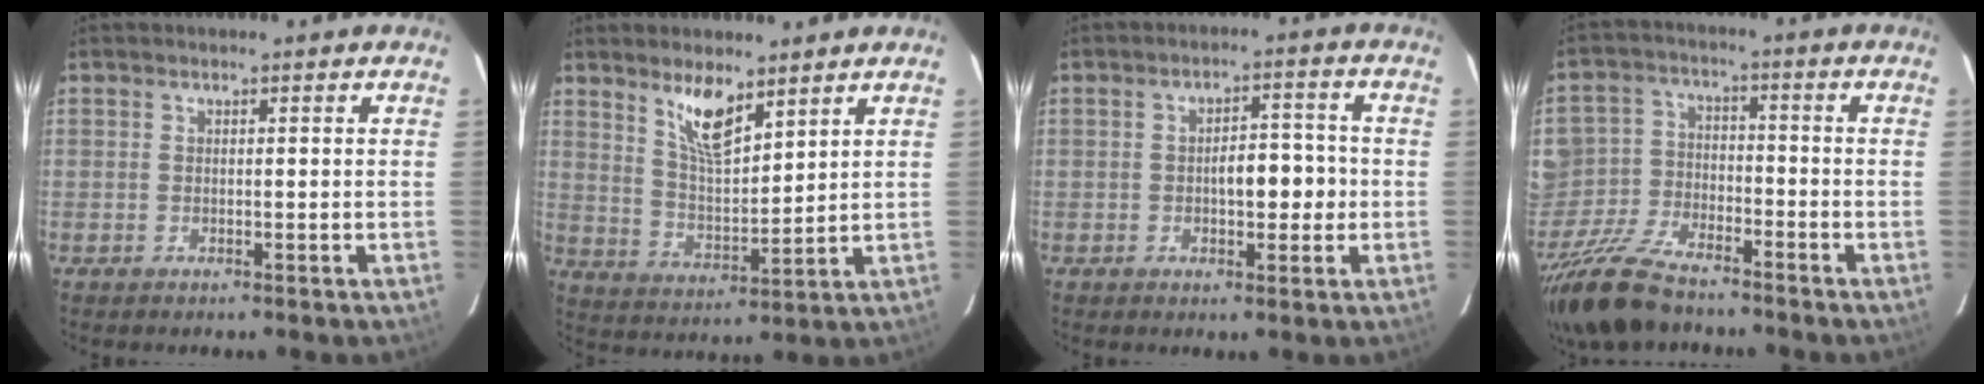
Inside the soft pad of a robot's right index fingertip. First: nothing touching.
{"total": 8.7, "force": [5.9, 2.8, 5.8], "torque": [-0.102, -0.001, 0.120]}
{"total": 5.7, "force": [-0.8, 2.7, 4.9], "torque": [-0.079, 0.010, -0.008]}
{"total": 10.9, "force": [-8.8, 5.0, 4.0], "torque": [-0.118, 0.001, -0.167]}